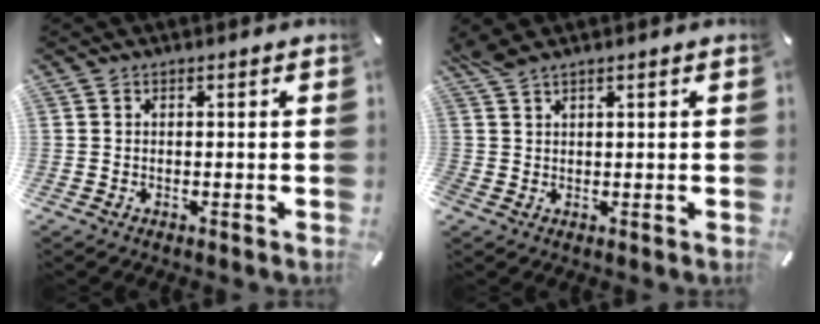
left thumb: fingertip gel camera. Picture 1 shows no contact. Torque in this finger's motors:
{"motor_torque": [1.59, 1.84, 0.45, 0.02, 0.49]}